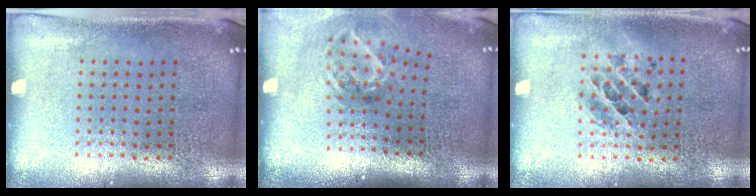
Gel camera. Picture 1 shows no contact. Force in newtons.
{"total": 2.0, "press": 1.3, "slide": 1.5}
{"total": 1.3, "press": 1.2, "slide": 0.5}